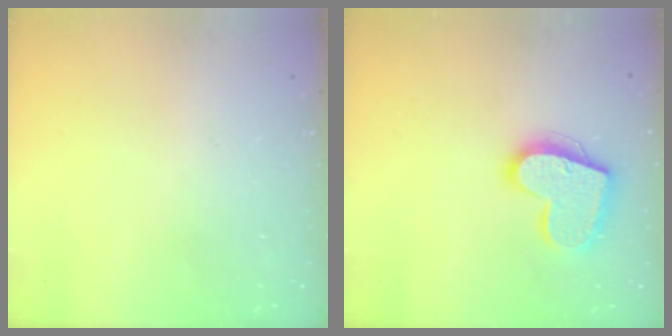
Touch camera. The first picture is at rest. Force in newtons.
{"total": 16.4, "press": 16.4, "slide": 1.2}